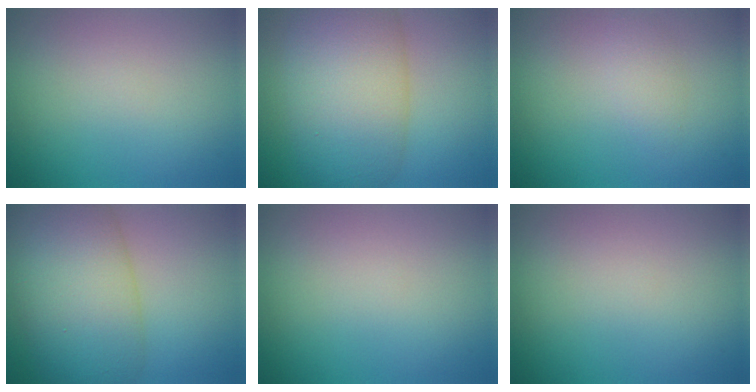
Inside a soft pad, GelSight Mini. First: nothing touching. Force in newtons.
{"total": 10.3, "press": 10.3, "slide": 0.2}
{"total": 1.3, "press": 1.3, "slide": 0.1}
{"total": 10.5, "press": 10.5, "slide": 0.4}
{"total": 0.0}
{"total": 0.0}